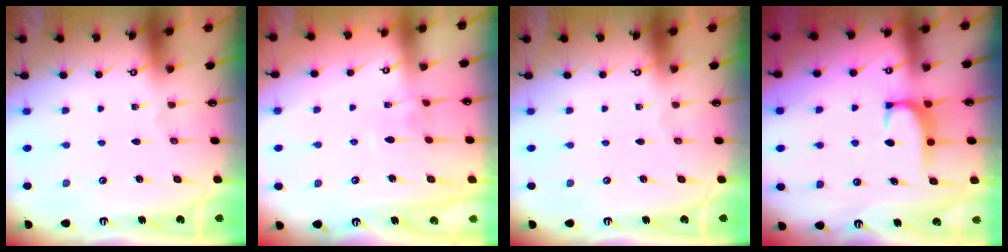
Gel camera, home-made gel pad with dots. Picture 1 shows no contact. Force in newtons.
{"total": 2.7, "press": 2.7, "slide": 0.4}
{"total": 0.0}
{"total": 1.8, "press": 1.7, "slide": 0.5}